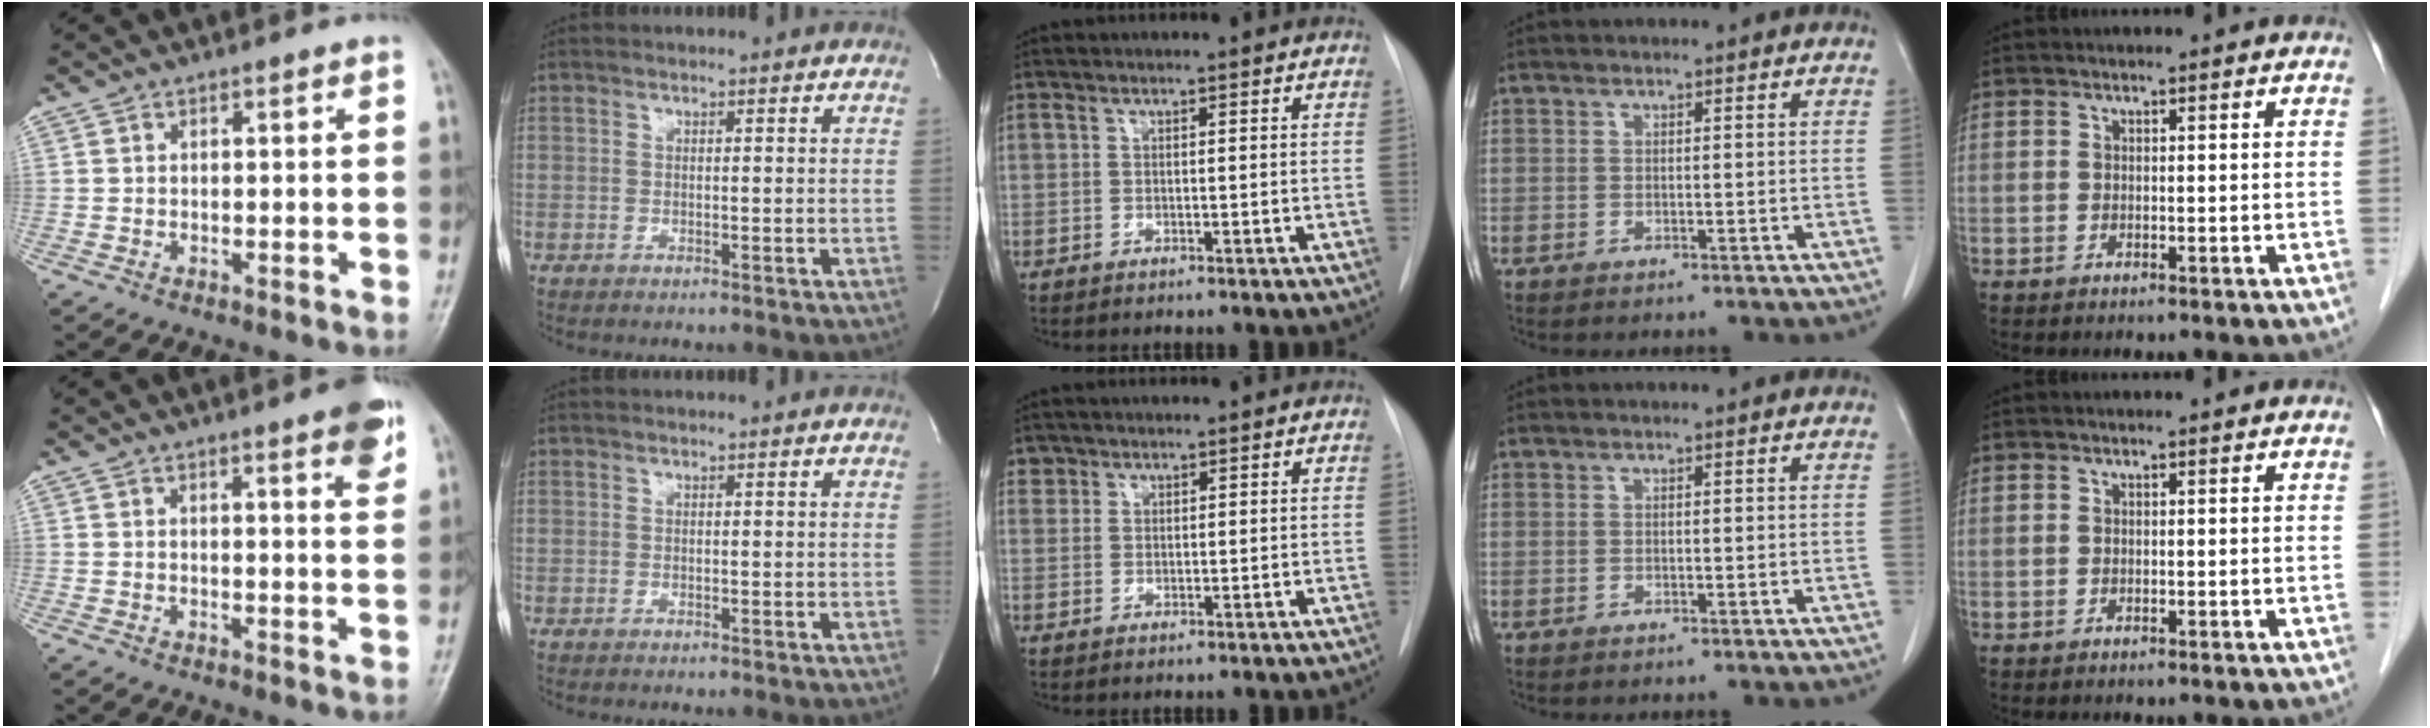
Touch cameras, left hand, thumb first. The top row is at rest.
{"thumb": {"total": 5.8, "force": [3.4, 0.9, 4.6], "torque": [-0.049, -0.014, 0.041]}, "middle": {"total": 1.7, "force": [1.4, 1.0, -0.3], "torque": [0.011, 0.008, 0.022]}}